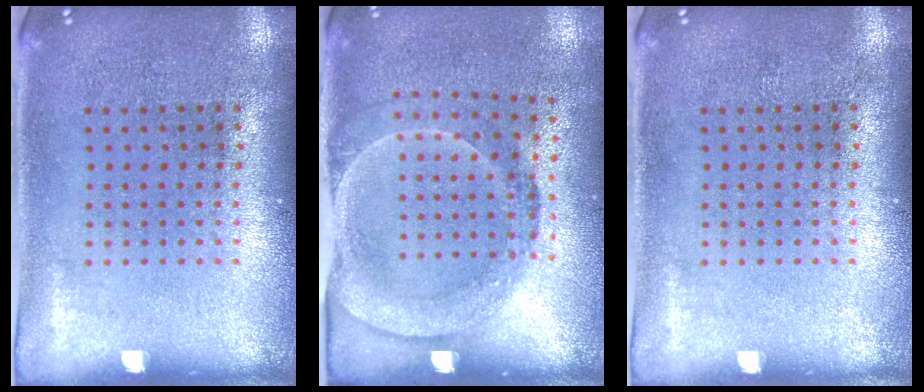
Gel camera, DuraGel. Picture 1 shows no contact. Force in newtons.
{"total": 1.6, "press": 1.2, "slide": 1.1}
{"total": 0.0}